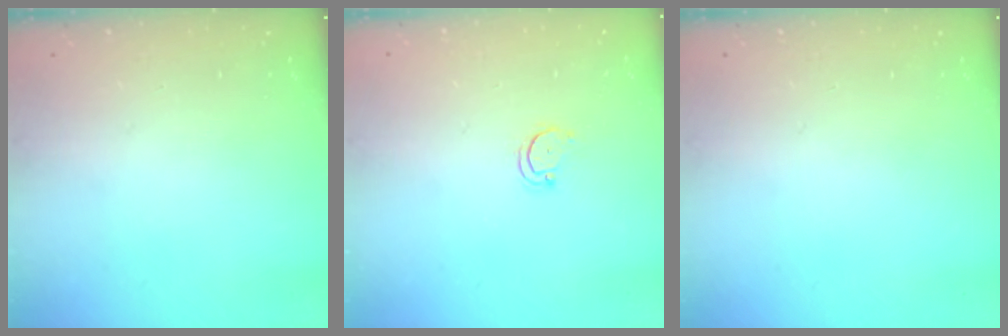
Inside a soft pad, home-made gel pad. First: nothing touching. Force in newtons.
{"total": 3.0, "press": 3.0, "slide": 0.2}
{"total": 0.0}